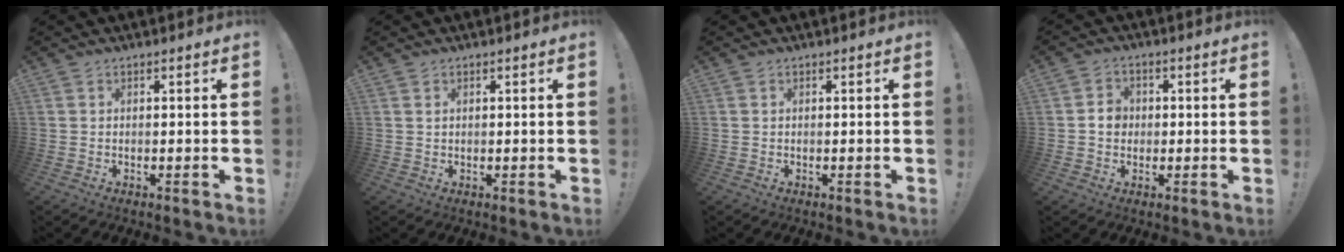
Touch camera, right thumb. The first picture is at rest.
{"total": 0.9, "force": [0.6, 0.4, 0.5], "torque": [-0.007, -0.001, 0.010]}
{"total": 0.0}
{"total": 4.8, "force": [-0.1, 4.1, 2.4], "torque": [-0.027, 0.005, -0.004]}